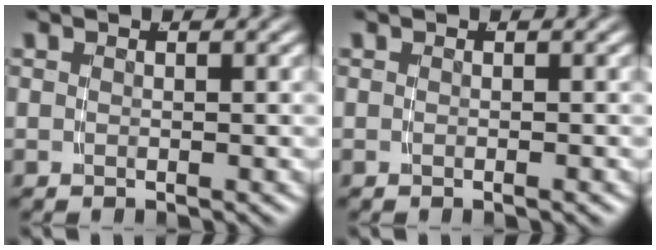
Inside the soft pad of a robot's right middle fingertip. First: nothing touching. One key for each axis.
{"total": 0.0}